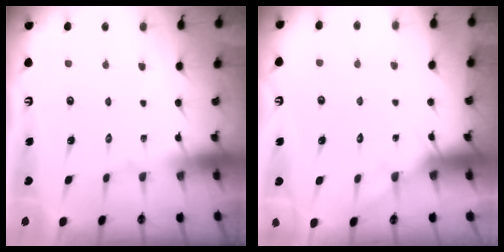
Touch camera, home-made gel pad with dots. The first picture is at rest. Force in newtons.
{"total": 2.8, "press": 2.8, "slide": 0.1}